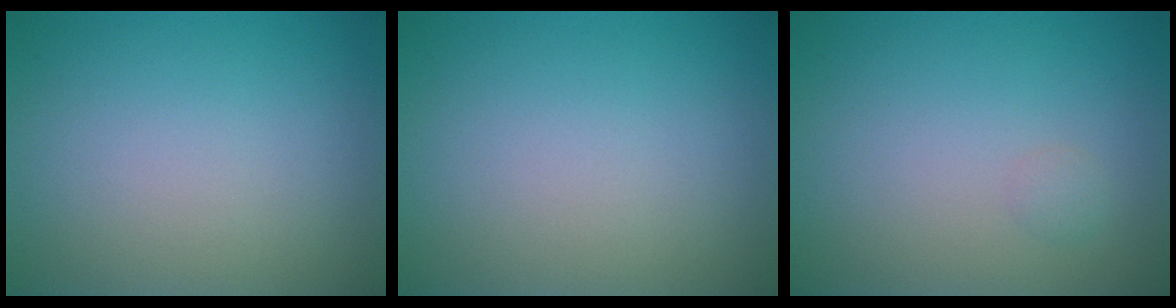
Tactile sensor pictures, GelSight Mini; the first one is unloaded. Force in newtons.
{"total": 0.0}
{"total": 0.6, "press": 0.6, "slide": 0.0}